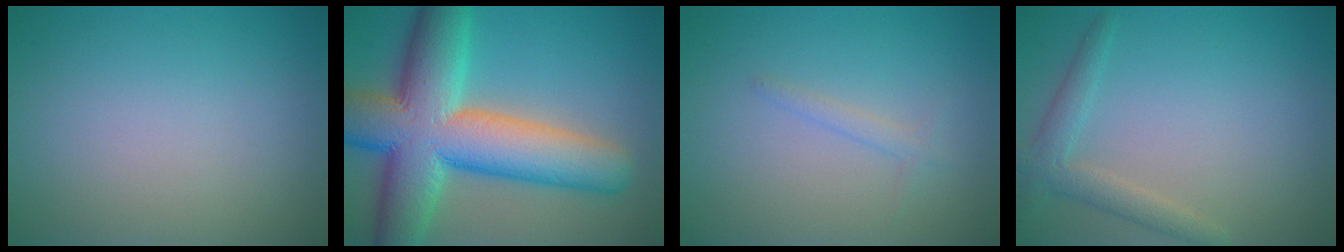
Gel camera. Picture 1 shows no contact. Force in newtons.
{"total": 13.8, "press": 13.7, "slide": 0.5}
{"total": 1.0, "press": 1.0, "slide": 0.0}
{"total": 2.5, "press": 2.5, "slide": 0.2}